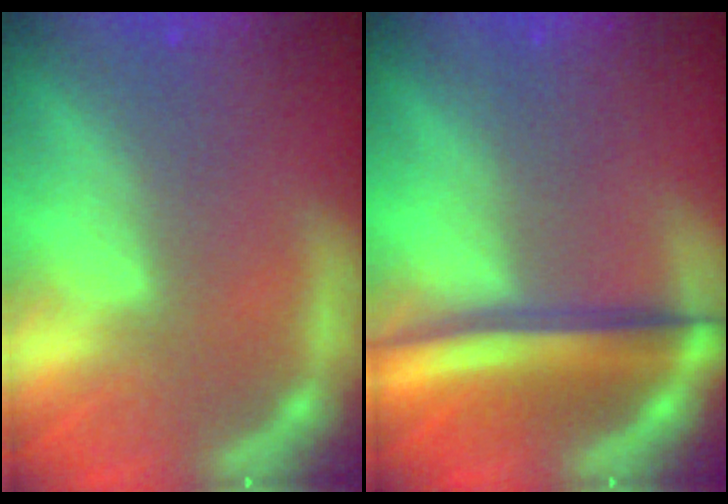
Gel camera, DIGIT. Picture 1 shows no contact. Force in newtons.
{"total": 6.5}